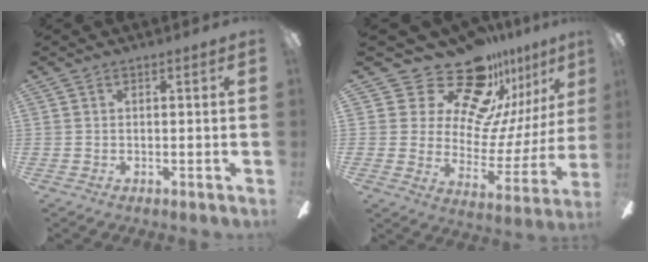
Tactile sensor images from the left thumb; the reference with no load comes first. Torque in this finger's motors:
{"motor_torque": [0.09, 0.18, -0.45, -0.10, -0.05]}